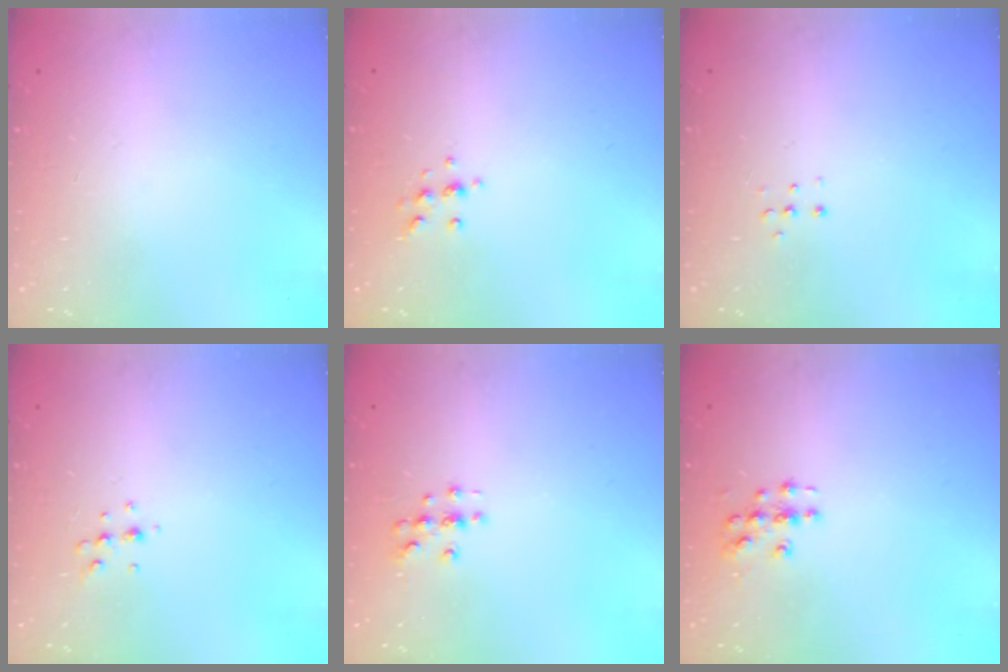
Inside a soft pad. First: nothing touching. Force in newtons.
{"total": 6.2, "press": 6.2, "slide": 0.8}
{"total": 3.8, "press": 3.7, "slide": 0.7}
{"total": 4.8, "press": 4.7, "slide": 1.1}
{"total": 3.6, "press": 3.6, "slide": 0.5}
{"total": 4.2, "press": 4.2, "slide": 0.1}